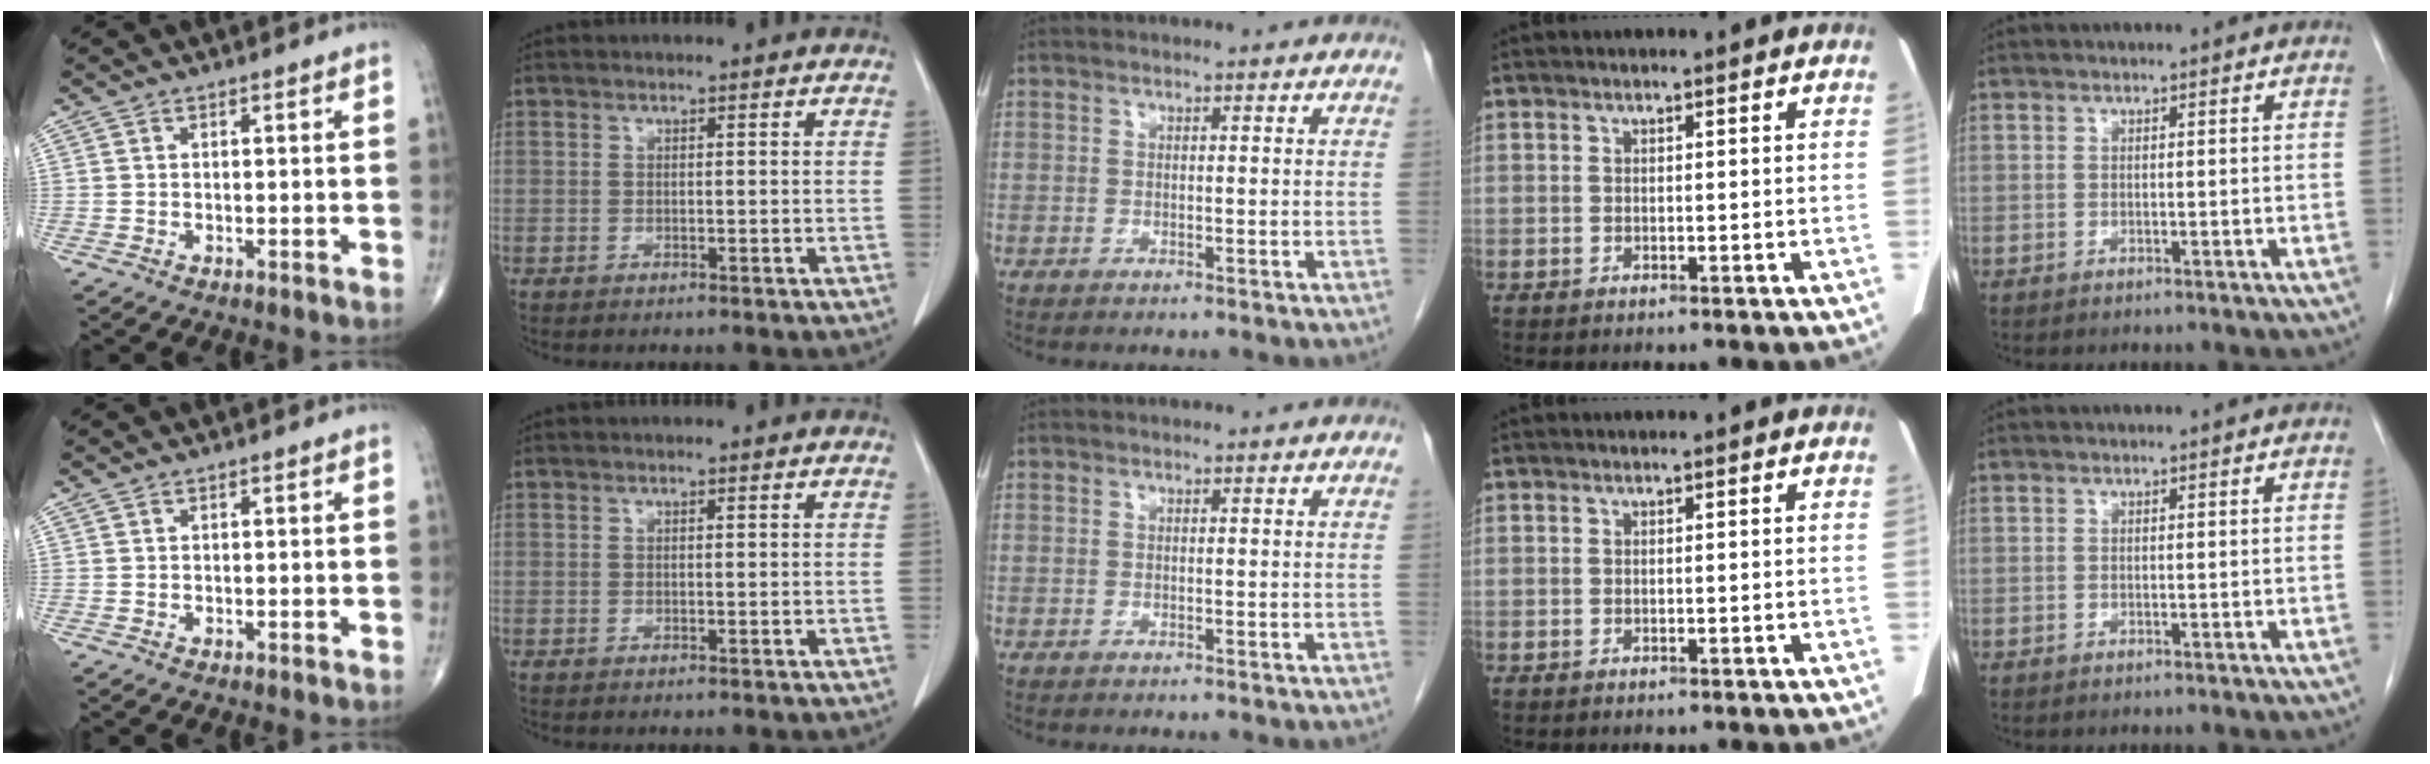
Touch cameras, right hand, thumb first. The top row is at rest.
{}